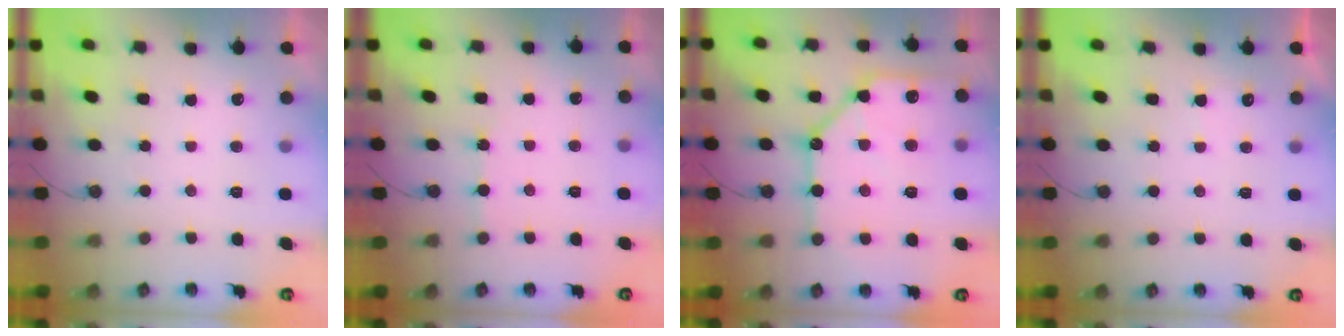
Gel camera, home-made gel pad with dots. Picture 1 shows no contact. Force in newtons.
{"total": 2.8, "press": 2.8, "slide": 0.4}
{"total": 19.4, "press": 19.3, "slide": 1.9}
{"total": 4.9, "press": 4.8, "slide": 0.6}